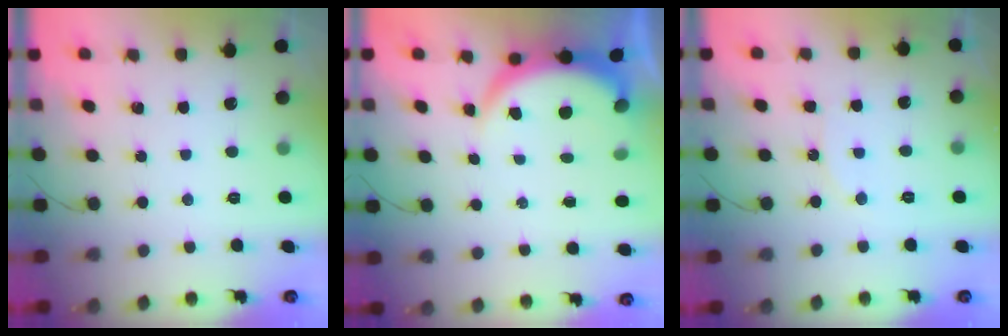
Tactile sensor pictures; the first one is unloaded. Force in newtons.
{"total": 5.1, "press": 5.1, "slide": 0.4}
{"total": 6.5, "press": 6.5, "slide": 0.4}